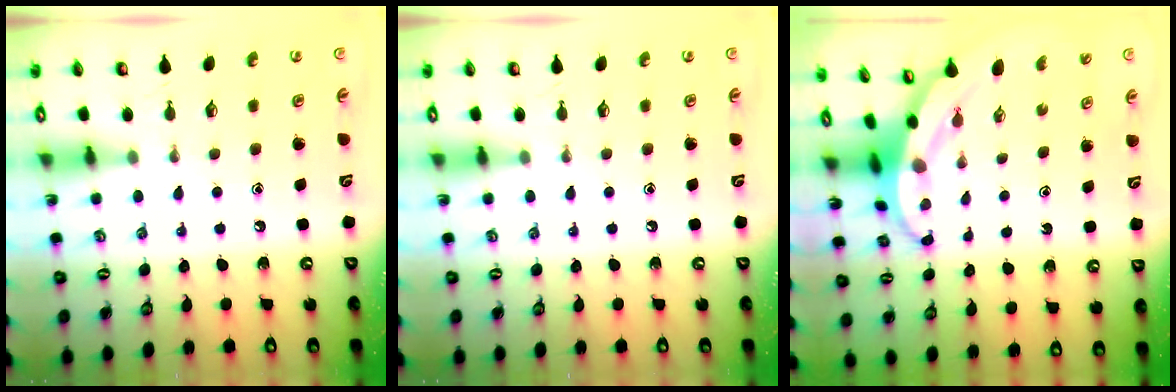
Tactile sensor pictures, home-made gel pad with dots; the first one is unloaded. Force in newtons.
{"total": 0.0}
{"total": 3.9, "press": 3.9, "slide": 0.4}